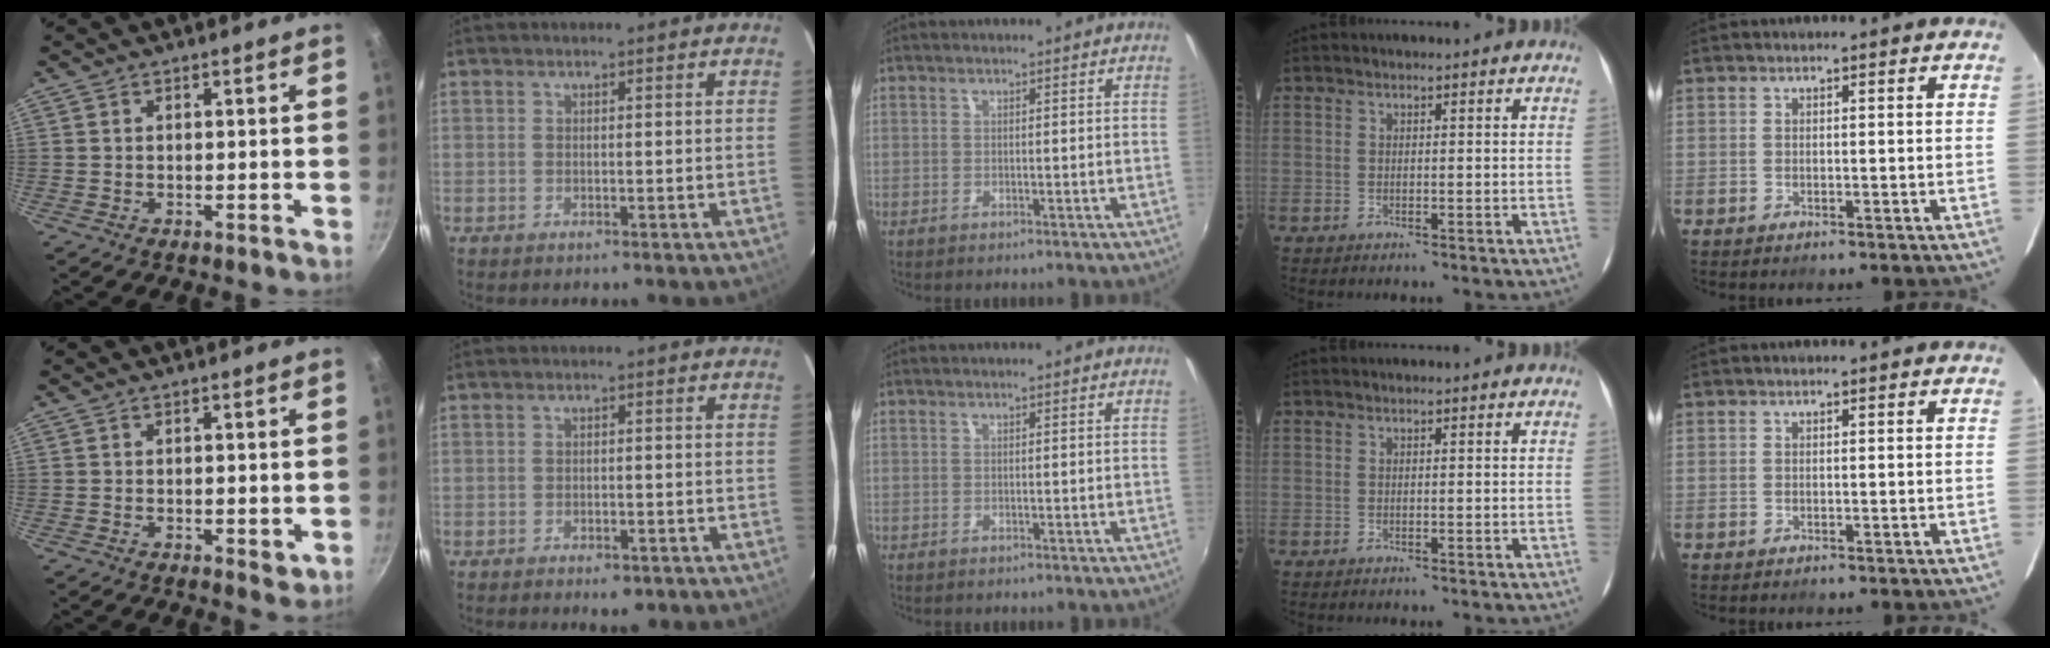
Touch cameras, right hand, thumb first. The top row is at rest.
{"thumb": {"total": 2.9, "force": [-0.5, 1.5, 2.5], "torque": [-0.035, -0.007, -0.006]}, "index": {"total": 3.2, "force": [-2.1, 1.5, 1.9], "torque": [-0.041, -0.005, -0.026]}}